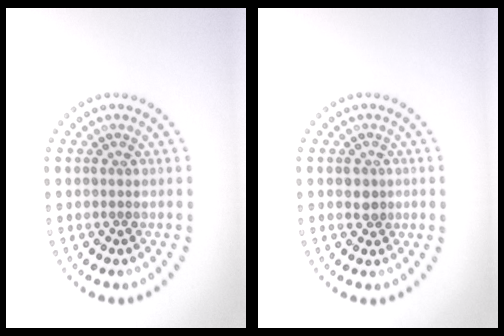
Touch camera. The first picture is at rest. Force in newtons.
{"total": 1.4, "press": 1.3, "slide": 0.6}